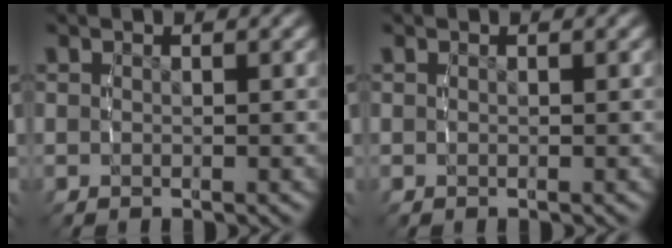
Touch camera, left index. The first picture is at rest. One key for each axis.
{"total": 0.0}